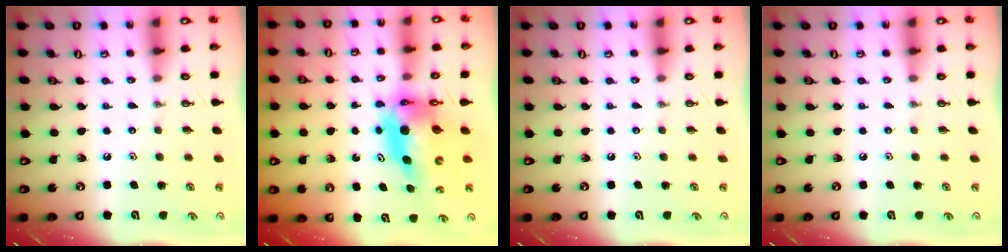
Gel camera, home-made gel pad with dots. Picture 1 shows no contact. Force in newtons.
{"total": 9.4, "press": 9.4, "slide": 1.1}
{"total": 0.0}
{"total": 0.0}